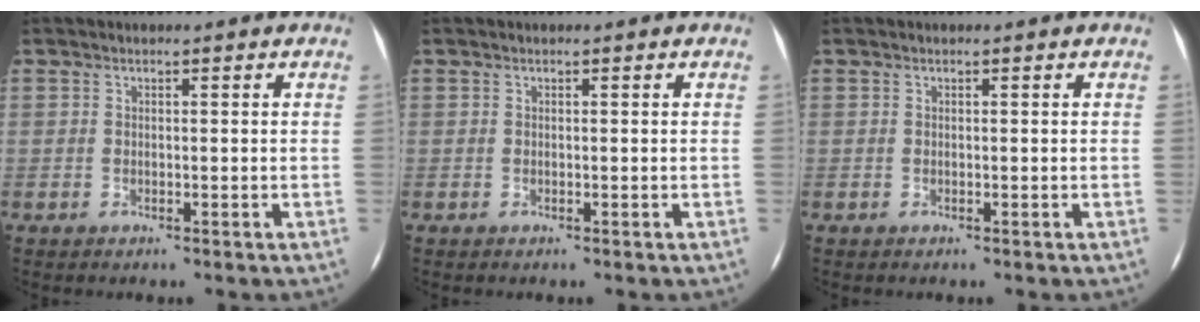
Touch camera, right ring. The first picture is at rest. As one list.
[{"total": 0.0}, {"total": 0.0}]